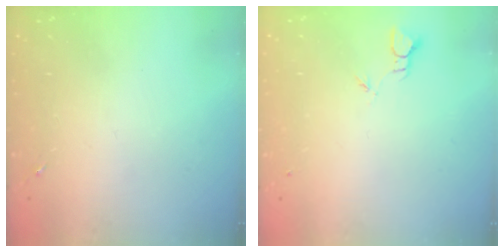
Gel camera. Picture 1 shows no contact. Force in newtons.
{"total": 1.9, "press": 1.9, "slide": 0.1}